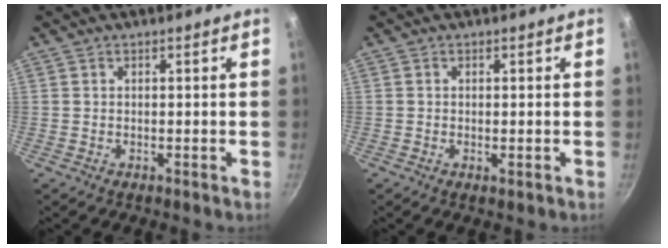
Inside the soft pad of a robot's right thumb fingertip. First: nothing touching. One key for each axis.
{"total": 0.8, "fx": -0.1, "fy": 0.2, "fz": 0.8, "tx": -0.014, "ty": -0.002, "tz": -0.003}